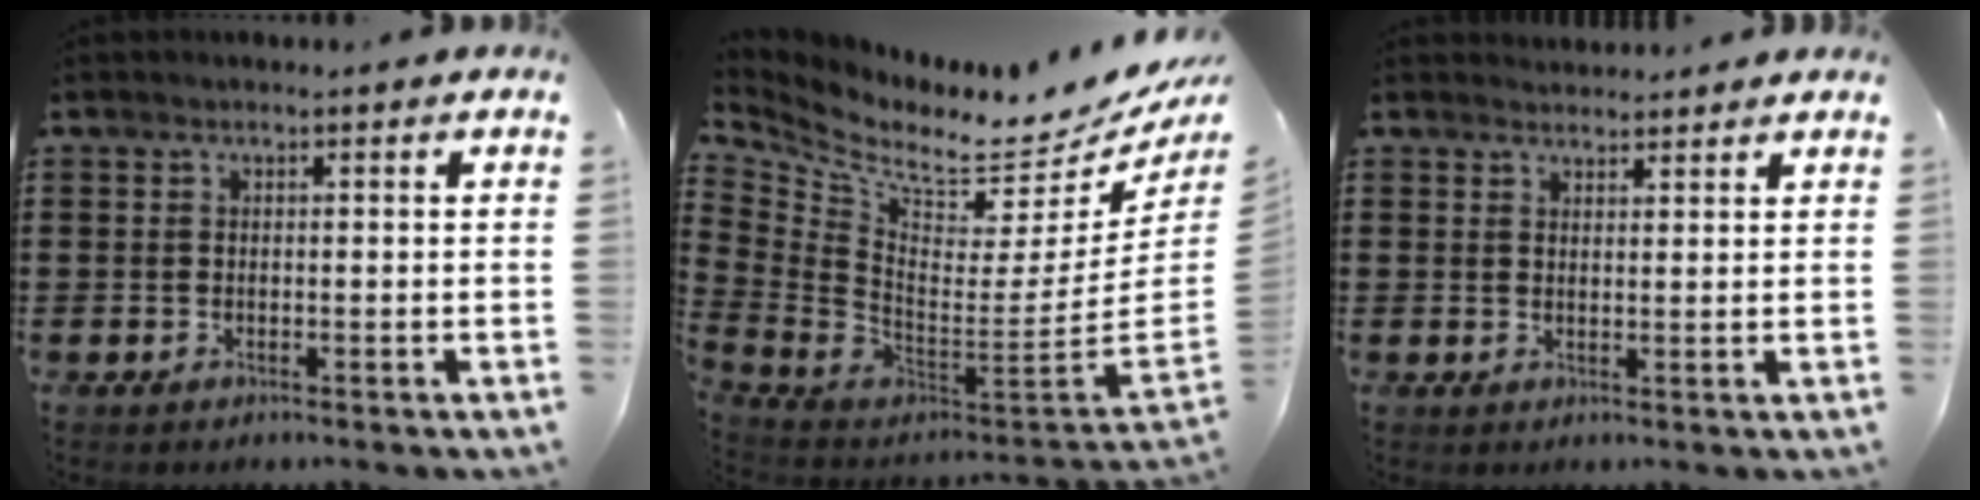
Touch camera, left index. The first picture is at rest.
{"total": 6.6, "force": [4.9, 1.0, 4.2], "torque": [-0.104, -0.065, 0.078]}
{"total": 2.0, "force": [1.9, 0.2, -0.1], "torque": [-0.003, -0.001, 0.038]}